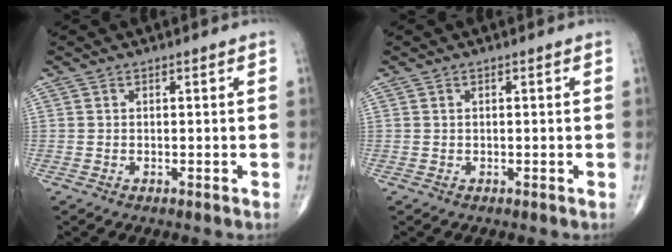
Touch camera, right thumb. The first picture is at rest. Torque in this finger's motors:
{"motor_torque": [-0.14, -0.18, -0.13, -0.09, 0.01]}